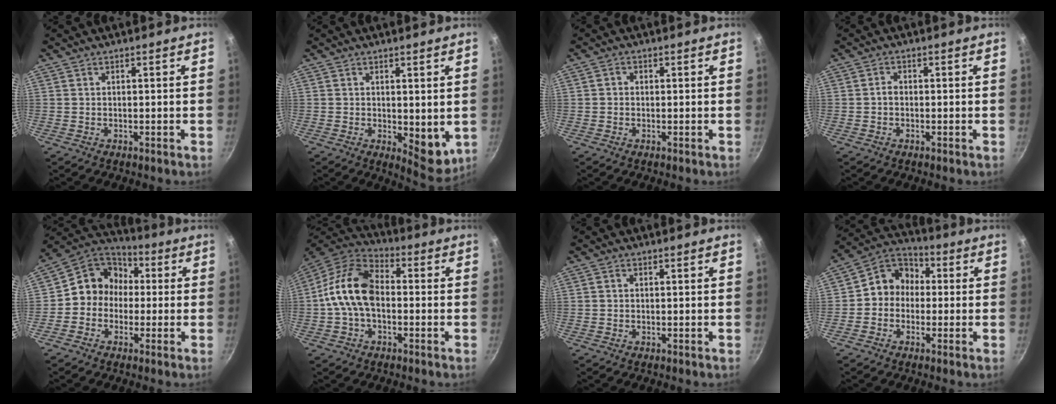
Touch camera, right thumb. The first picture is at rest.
{"total": 6.5, "force": [0.3, 3.3, 5.6], "torque": [-0.058, -0.015, 0.014]}
{"total": 1.2, "force": [0.0, 1.1, 0.5], "torque": [-0.007, 0.005, -0.001]}
{"total": 1.3, "force": [-0.2, 1.0, 0.8], "torque": [-0.013, 0.007, -0.007]}
{"total": 10.8, "force": [-0.1, 9.6, 4.8], "torque": [-0.038, 0.036, -0.026]}
{"total": 13.4, "force": [-0.8, 8.6, 10.3], "torque": [-0.171, 0.040, -0.035]}
{"total": 0.6, "force": [0.0, 0.5, 0.2], "torque": [-0.004, 0.003, 0.001]}
{"total": 8.8, "force": [-0.3, 7.8, 4.2], "torque": [-0.028, 0.033, -0.031]}